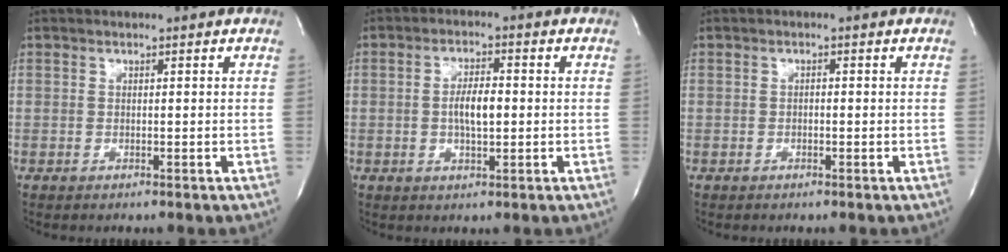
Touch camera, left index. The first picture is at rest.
{"total": 4.8, "force": [-0.3, 1.5, 4.5], "torque": [-0.086, 0.002, -0.004]}
{"total": 0.6, "force": [-0.3, 0.3, 0.4], "torque": [-0.005, 0.003, -0.005]}